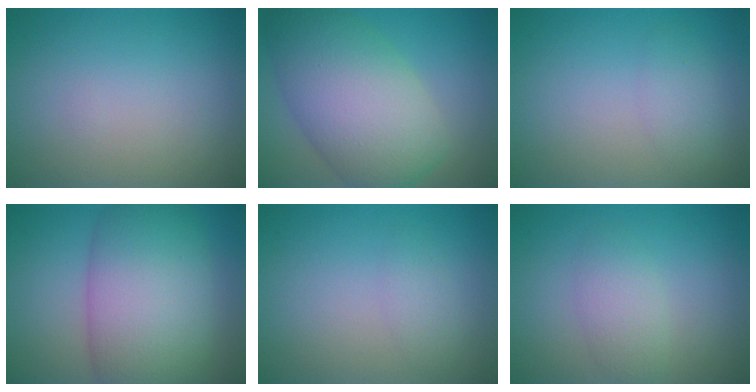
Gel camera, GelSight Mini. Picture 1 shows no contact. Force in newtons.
{"total": 9.9, "press": 9.9, "slide": 0.4}
{"total": 1.8, "press": 1.8, "slide": 0.0}
{"total": 11.1, "press": 11.1, "slide": 0.4}
{"total": 1.3, "press": 1.3, "slide": 0.0}
{"total": 2.3, "press": 2.3, "slide": 0.1}